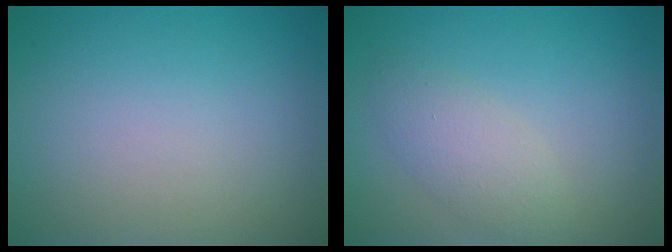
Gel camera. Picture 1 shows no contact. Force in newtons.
{"total": 2.6, "press": 2.6, "slide": 0.2}